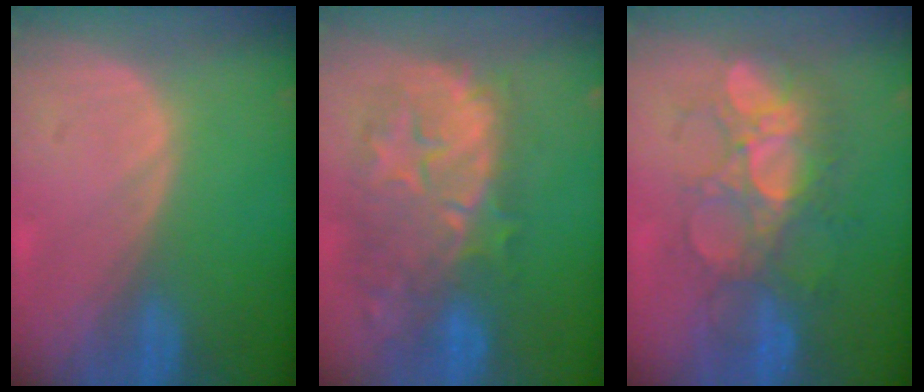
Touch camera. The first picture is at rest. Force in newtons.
{"total": 11.3, "press": 10.4, "slide": 4.3}
{"total": 8.7, "press": 8.6, "slide": 1.6}